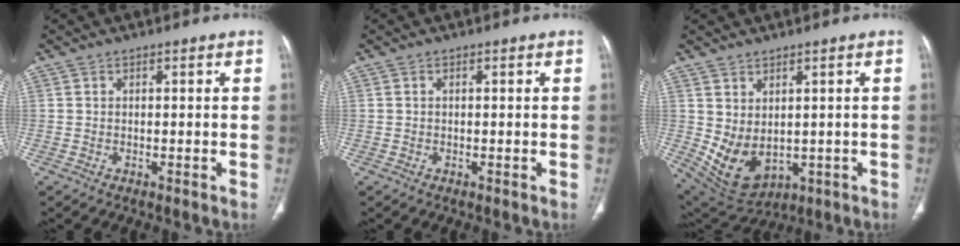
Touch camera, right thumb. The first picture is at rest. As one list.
[{"total": 0.0}, {"total": 9.3, "force": [0.0, 6.2, 7.0], "torque": [-0.112, -0.009, 0.035]}]